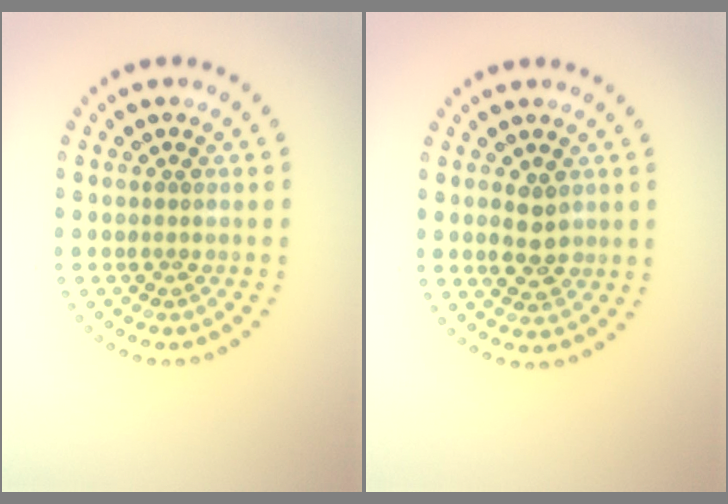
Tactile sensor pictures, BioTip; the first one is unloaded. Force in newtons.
{"total": 2.8, "press": 2.8, "slide": 0.3}